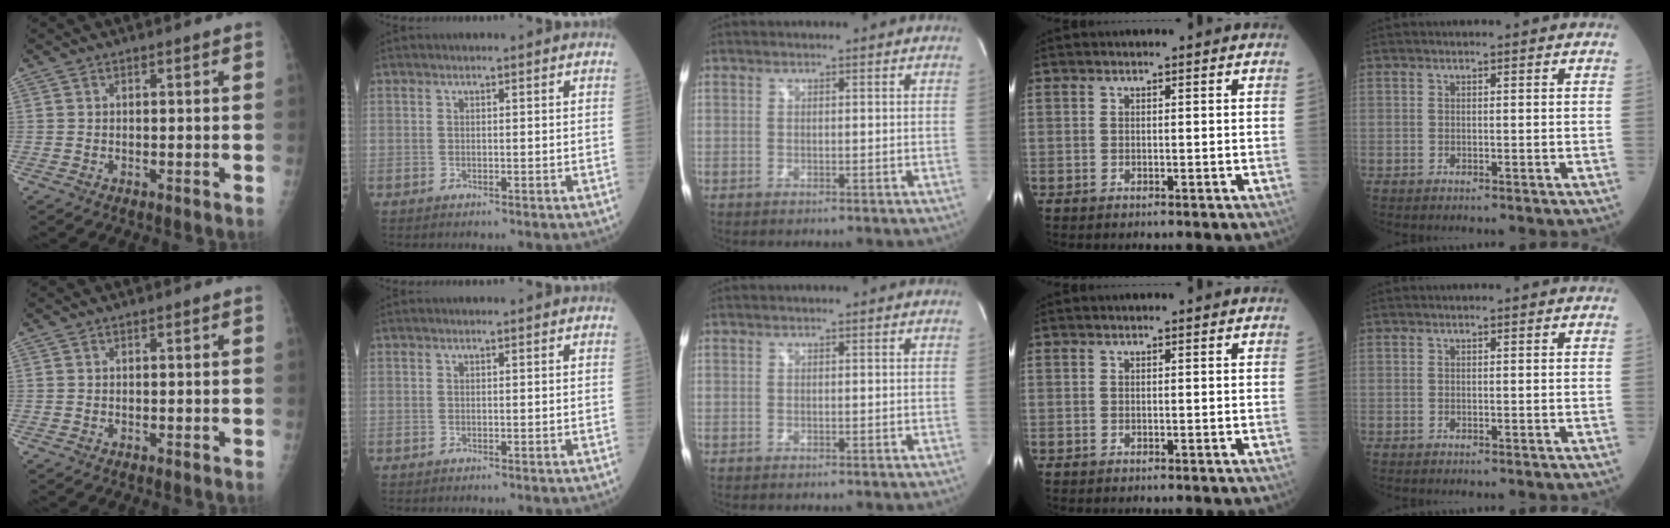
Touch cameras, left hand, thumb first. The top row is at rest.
{}